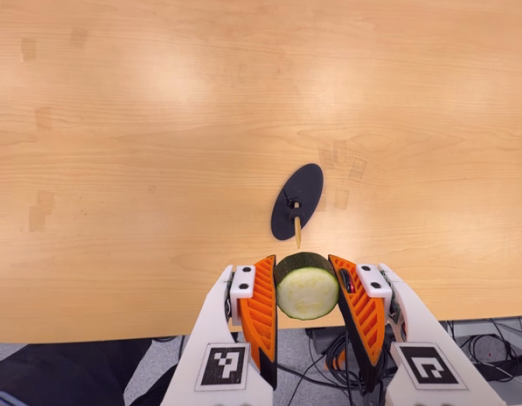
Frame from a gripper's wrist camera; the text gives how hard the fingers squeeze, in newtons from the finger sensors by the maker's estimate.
{"total": 10.9, "left": 9.6, "right": 12.2}